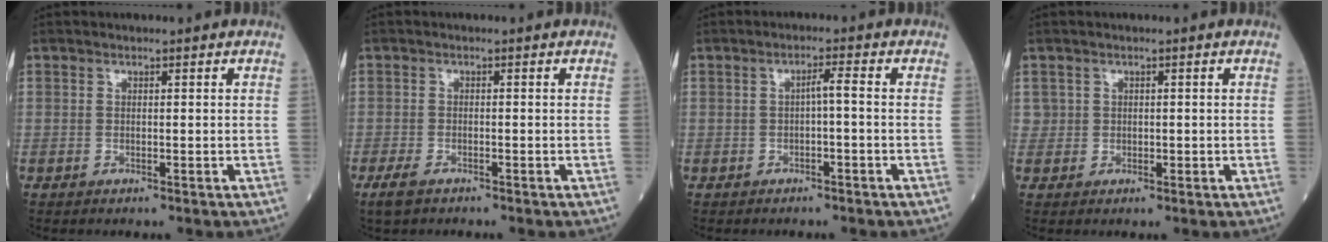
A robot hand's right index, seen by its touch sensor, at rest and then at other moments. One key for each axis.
{"total": 2.6, "fx": -1.8, "fy": 0.9, "fz": 1.6, "tx": -0.042, "ty": -0.006, "tz": -0.031}
{"total": 1.9, "fx": -0.4, "fy": 0.0, "fz": 1.9, "tx": -0.028, "ty": 0.005, "tz": -0.008}
{"total": 1.6, "fx": 0.4, "fy": 1.5, "fz": 0.1, "tx": 0.008, "ty": 0.003, "tz": 0.005}